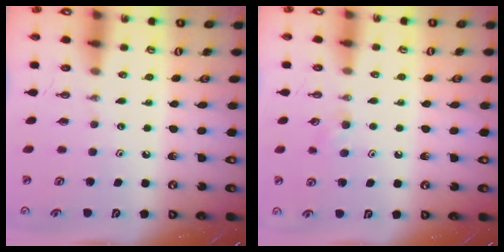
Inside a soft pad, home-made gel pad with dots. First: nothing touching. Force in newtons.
{"total": 4.3, "press": 4.1, "slide": 1.3}